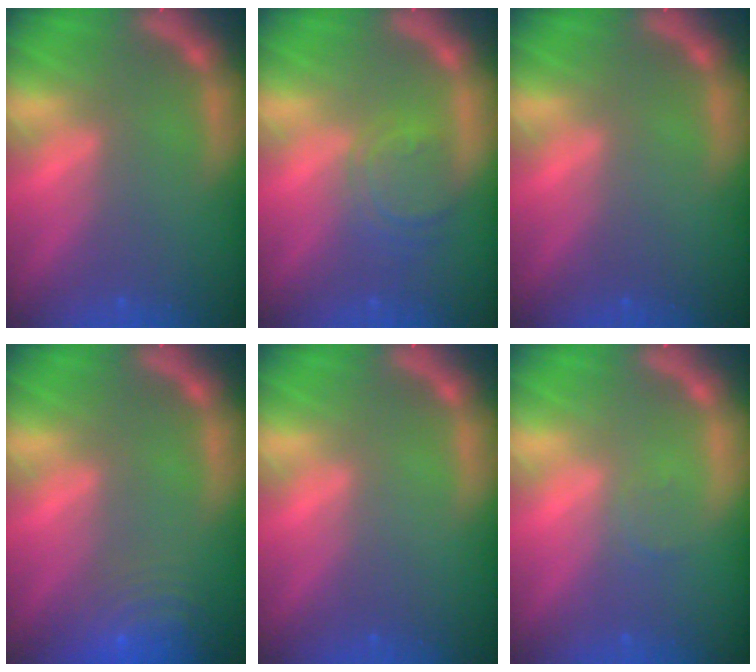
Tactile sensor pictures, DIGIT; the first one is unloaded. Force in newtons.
{"total": 4.0}
{"total": 0.0}
{"total": 9.1}
{"total": 0.0}
{"total": 1.0}